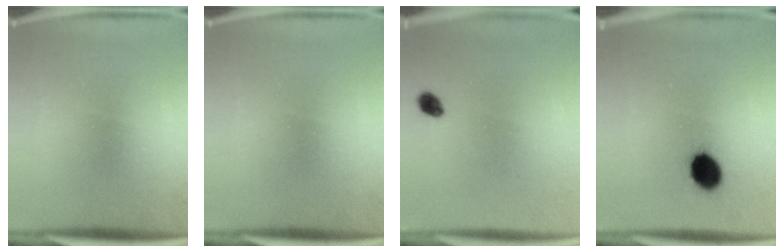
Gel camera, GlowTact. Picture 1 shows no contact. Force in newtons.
{"total": 0.0}
{"total": 2.0}
{"total": 6.8}